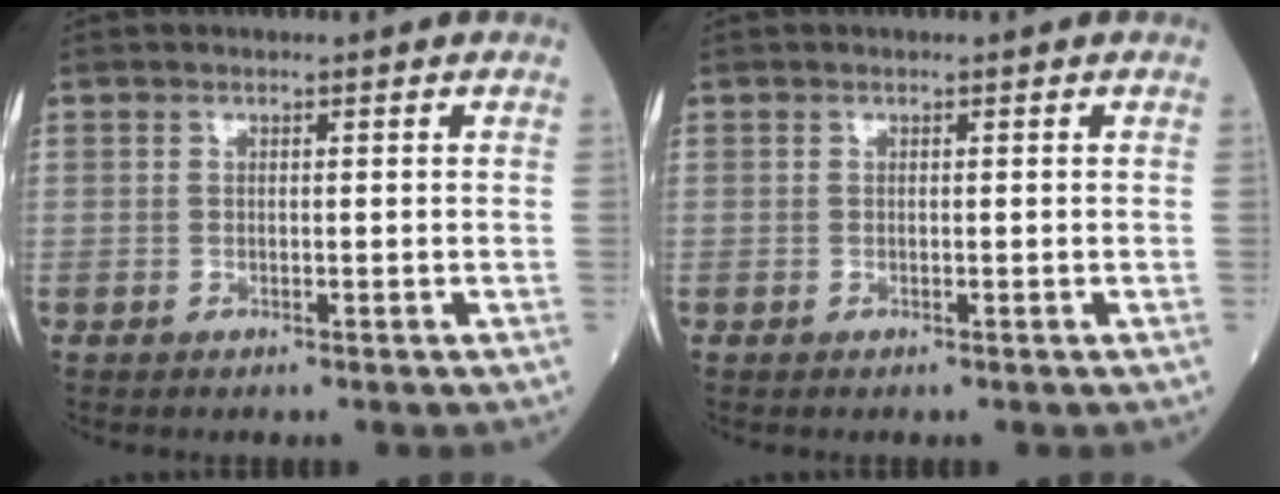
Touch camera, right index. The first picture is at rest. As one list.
[{"total": 0.0}]